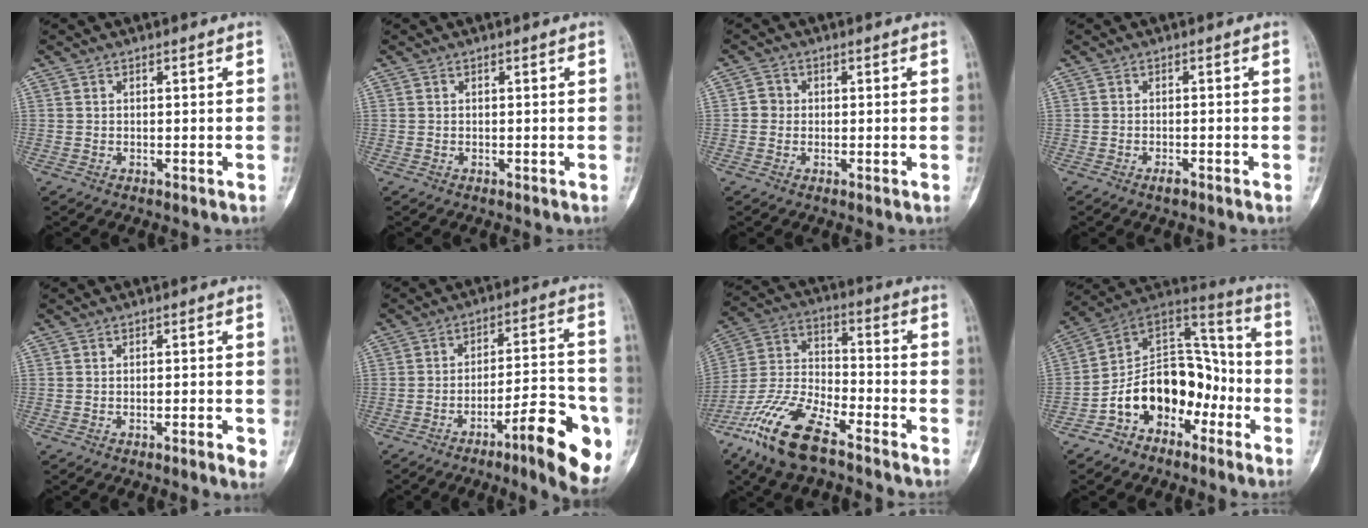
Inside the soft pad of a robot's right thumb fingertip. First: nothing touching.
{"total": 0.0}
{"total": 2.1, "force": [-0.1, 2.0, 0.6], "torque": [0.003, 0.007, -0.007]}
{"total": 1.4, "force": [-1.0, 0.3, 1.0], "torque": [-0.020, 0.002, -0.020]}
{"total": 2.7, "force": [-1.3, 0.4, 2.4], "torque": [-0.037, 0.001, -0.020]}
{"total": 16.1, "force": [-7.5, 3.6, 13.8], "torque": [-0.176, 0.045, -0.105]}
{"total": 16.3, "force": [-11.0, 5.4, 10.8], "torque": [-0.224, 0.049, -0.215]}
{"total": 16.4, "force": [-6.5, 11.6, 9.5], "torque": [-0.107, 0.098, -0.116]}